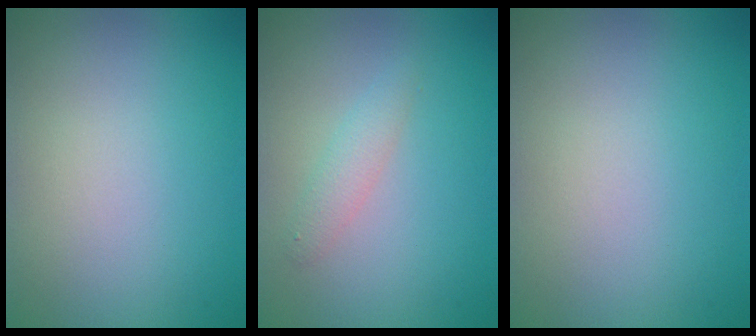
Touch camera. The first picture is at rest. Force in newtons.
{"total": 1.5, "press": 1.5, "slide": 0.0}
{"total": 0.0}